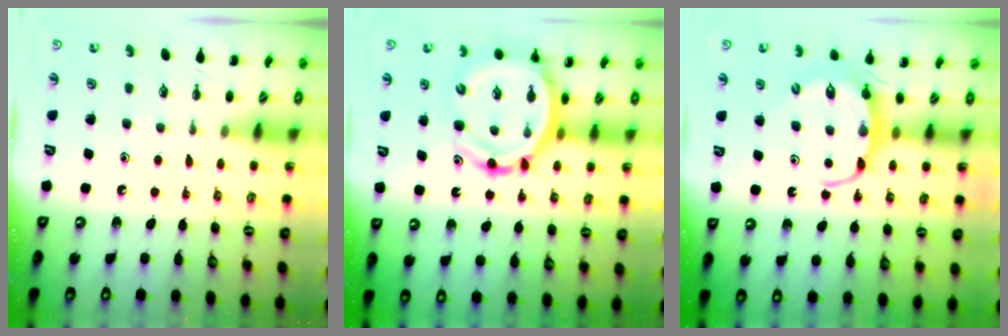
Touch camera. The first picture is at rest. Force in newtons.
{"total": 12.8, "press": 12.1, "slide": 4.0}
{"total": 5.9, "press": 5.9, "slide": 0.6}